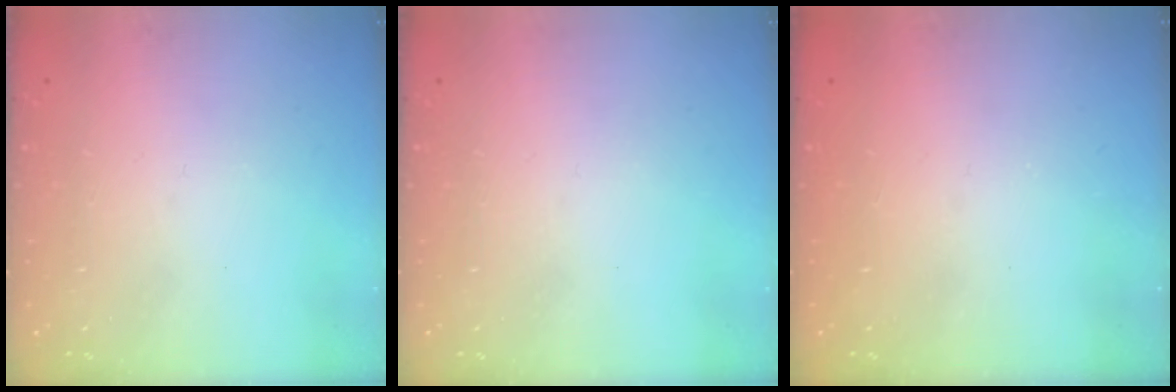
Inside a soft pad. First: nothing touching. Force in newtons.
{"total": 0.0}
{"total": 1.1, "press": 1.0, "slide": 0.1}